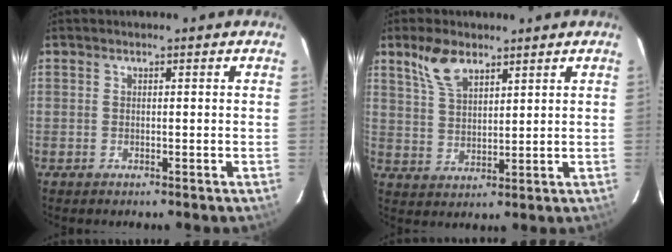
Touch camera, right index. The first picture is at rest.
{"total": 7.2, "force": [4.8, 3.3, 4.2], "torque": [-0.082, 0.012, 0.099]}